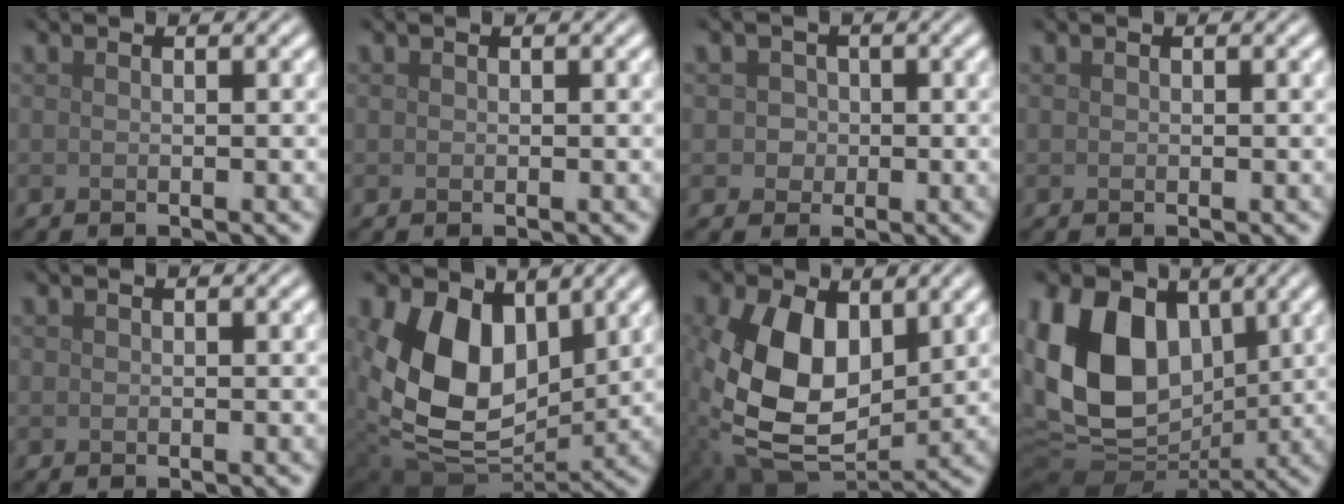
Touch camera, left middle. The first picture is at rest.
{"total": 0.0}
{"total": 2.3, "force": [0.5, 2.1, 0.8], "torque": [0.004, 0.008, -0.001]}
{"total": 0.0}
{"total": 0.0}
{"total": 11.0, "force": [3.3, 7.3, 7.5], "torque": [-0.156, -0.019, 0.061]}
{"total": 11.7, "force": [1.5, 7.5, 8.9], "torque": [-0.205, -0.014, 0.034]}
{"total": 13.9, "force": [2.2, 9.8, 9.5], "torque": [-0.212, 0.007, 0.031]}